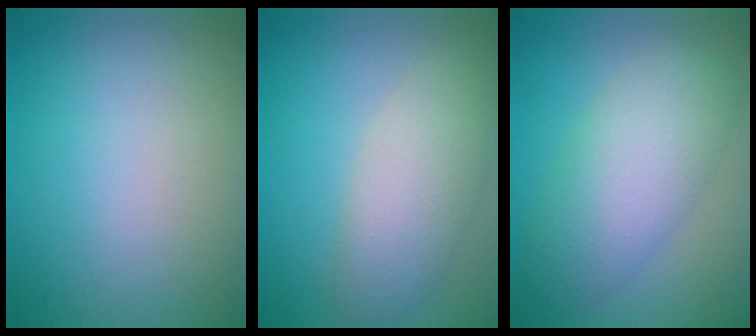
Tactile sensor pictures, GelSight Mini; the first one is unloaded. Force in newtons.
{"total": 4.7, "press": 4.7, "slide": 0.3}
{"total": 6.4, "press": 6.4, "slide": 0.2}